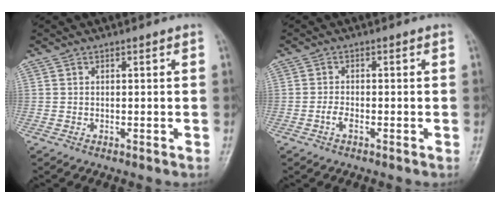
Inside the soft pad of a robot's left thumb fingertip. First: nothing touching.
{"total": 2.0, "force": [-1.0, 0.9, 1.5], "torque": [-0.032, 0.008, -0.023]}